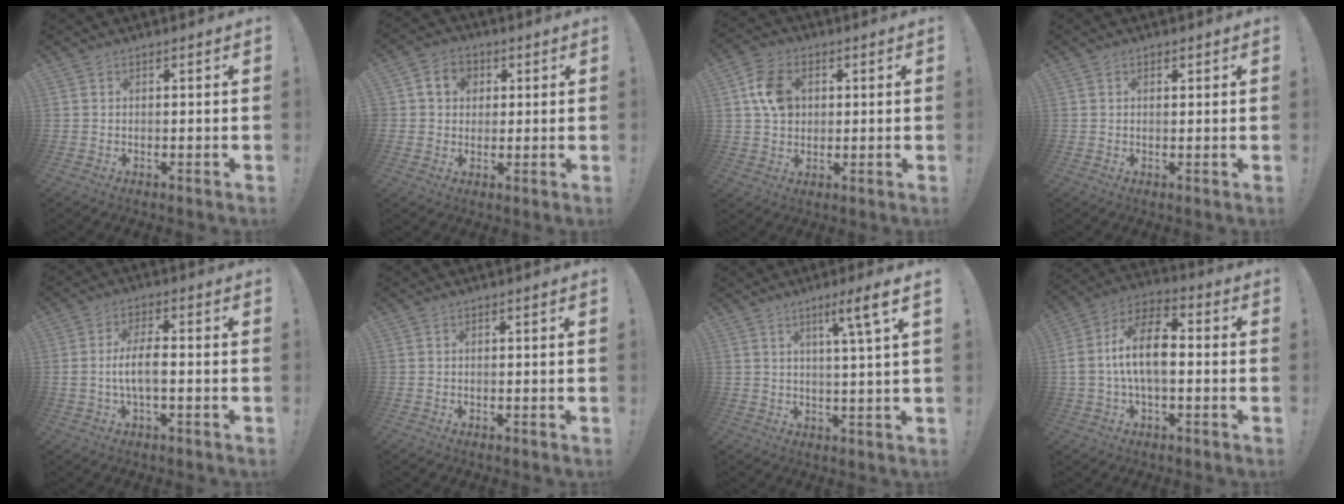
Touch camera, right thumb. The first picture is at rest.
{"total": 6.9, "force": [2.2, 5.8, 3.0], "torque": [-0.051, 0.006, 0.044]}
{"total": 10.3, "force": [2.4, 7.9, 6.2], "torque": [-0.095, 0.009, 0.048]}
{"total": 0.8, "force": [0.6, 0.5, 0.3], "torque": [0.007, -0.005, 0.010]}
{"total": 7.2, "force": [-1.2, 2.2, 6.8], "torque": [-0.141, 0.003, -0.023]}
{"total": 0.0}
{"total": 7.4, "force": [3.2, -0.9, 6.6], "torque": [-0.098, -0.013, 0.040]}
{"total": 14.3, "force": [-0.2, 7.8, 12.1], "torque": [-0.235, 0.014, -0.001]}